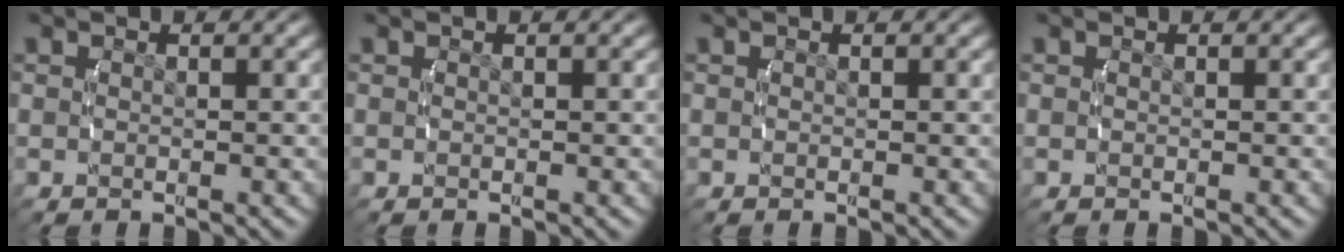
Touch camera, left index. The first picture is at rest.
{"total": 0.0}
{"total": 0.0}
{"total": 0.0}